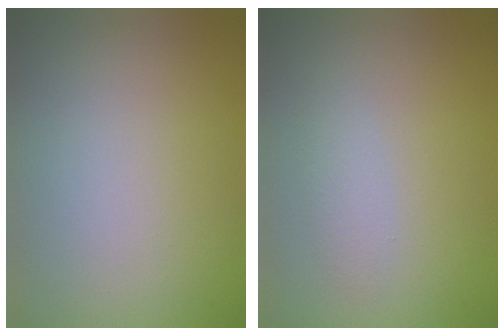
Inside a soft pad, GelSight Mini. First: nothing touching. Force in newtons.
{"total": 1.3, "press": 1.3, "slide": 0.1}